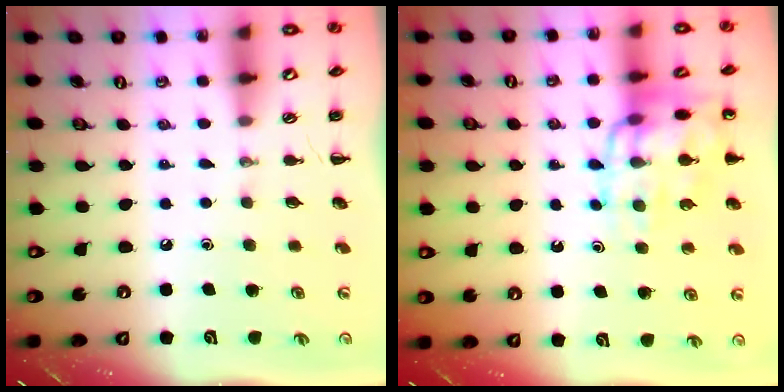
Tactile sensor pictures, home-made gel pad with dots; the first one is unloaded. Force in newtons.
{"total": 15.0, "press": 14.9, "slide": 1.6}